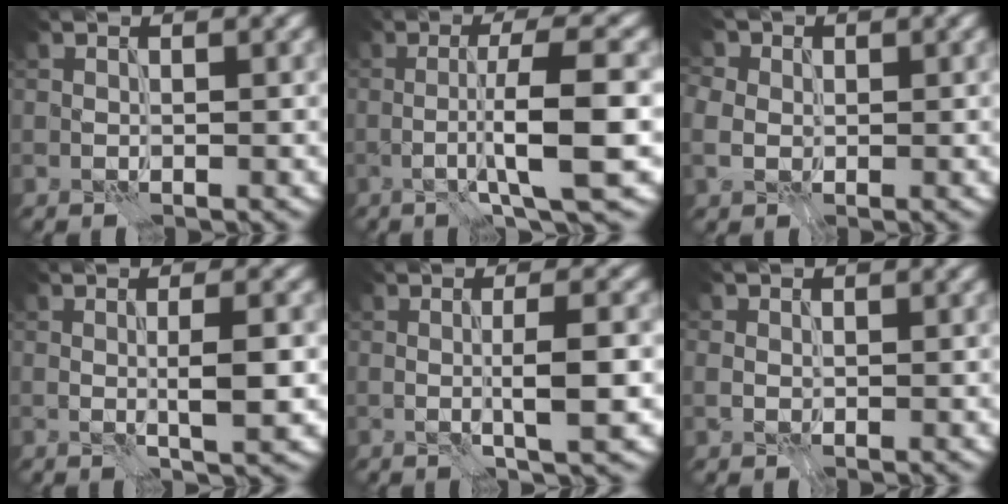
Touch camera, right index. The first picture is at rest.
{"total": 7.3, "force": [-1.2, 1.3, 7.0], "torque": [-0.103, 0.004, -0.019]}
{"total": 3.5, "force": [1.2, 3.0, 1.3], "torque": [-0.034, 0.012, 0.008]}
{"total": 3.1, "force": [-0.2, 0.6, 3.0], "torque": [-0.044, 0.001, -0.004]}
{"total": 3.7, "force": [-0.5, 0.6, 3.6], "torque": [-0.052, 0.002, -0.008]}
{"total": 0.8, "force": [0.2, 0.8, 0.1], "torque": [-0.001, -0.001, 0.006]}